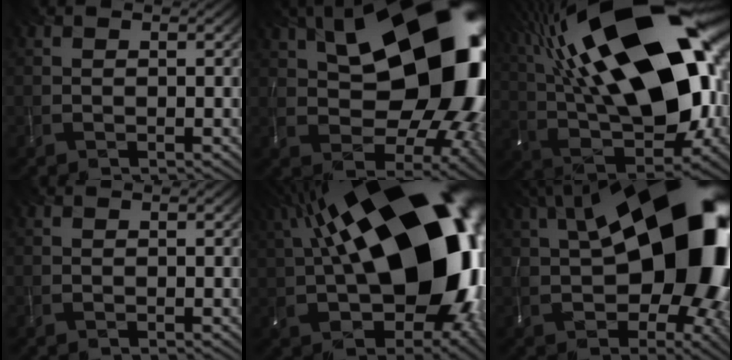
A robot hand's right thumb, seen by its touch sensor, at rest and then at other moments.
{"total": 21.2, "force": [6.1, 12.5, 16.0], "torque": [-0.243, 0.016, 0.117]}
{"total": 23.3, "force": [6.7, 10.4, 19.8], "torque": [-0.378, 0.070, 0.102]}
{"total": 0.0}
{"total": 23.6, "force": [3.1, 13.1, 19.3], "torque": [-0.323, -0.008, 0.053]}
{"total": 21.8, "force": [3.0, 11.9, 18.1], "torque": [-0.276, 0.003, 0.048]}